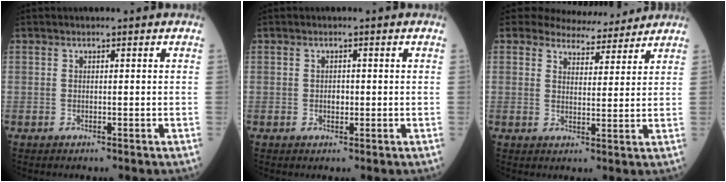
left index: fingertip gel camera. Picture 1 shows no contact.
{"total": 1.1, "force": [-0.1, 0.8, 0.8], "torque": [-0.015, 0.001, 0.000]}
{"total": 7.9, "force": [7.5, 2.4, 0.8], "torque": [-0.006, -0.002, 0.096]}